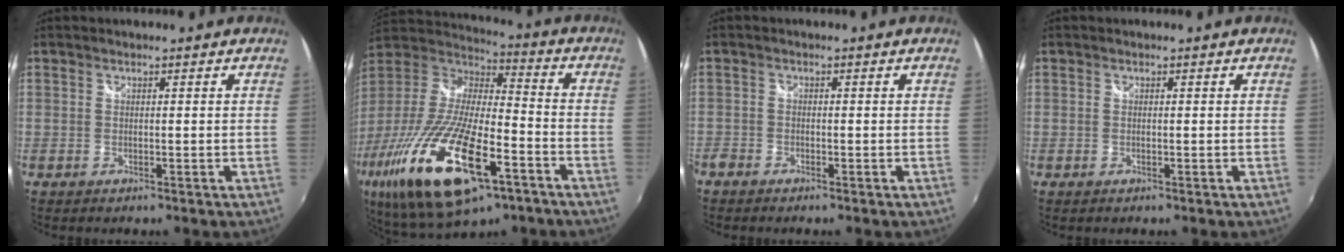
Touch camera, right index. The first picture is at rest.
{"total": 30.4, "force": [-14.8, 10.9, 24.3], "torque": [-0.489, -0.069, -0.259]}
{"total": 1.9, "force": [-1.6, 0.9, 0.2], "torque": [-0.012, -0.004, -0.032]}
{"total": 0.0}